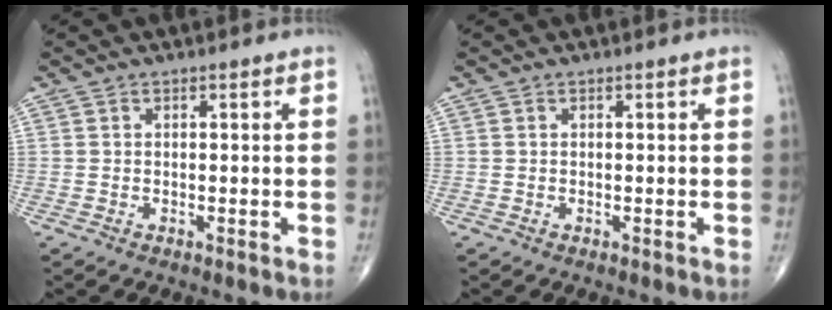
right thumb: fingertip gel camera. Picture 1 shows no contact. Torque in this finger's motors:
{"motor_torque": [-0.39, 0.39, 0.00, 0.00, 0.01]}